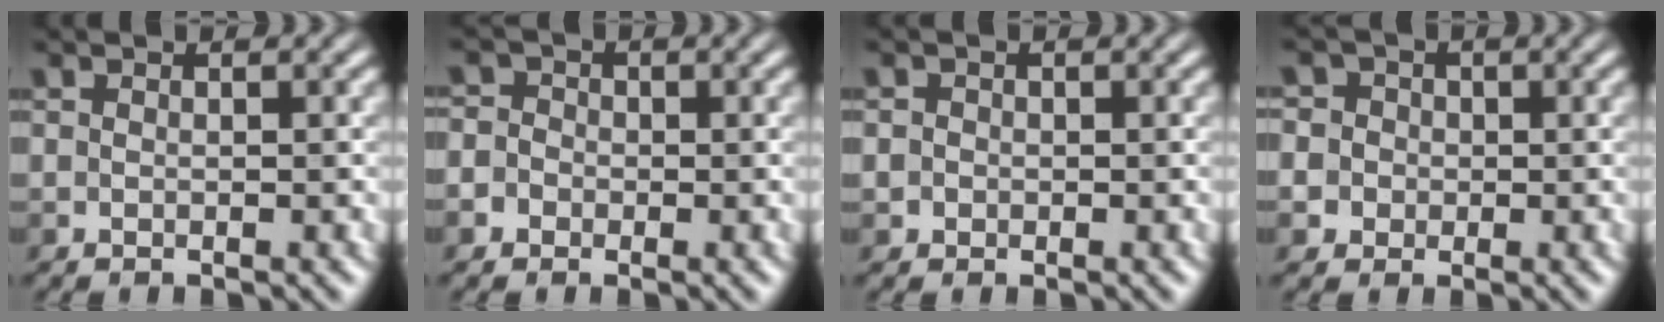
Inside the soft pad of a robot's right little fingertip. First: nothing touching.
{"total": 3.4, "force": [-0.4, 3.1, 1.2], "torque": [-0.025, 0.015, -0.027]}
{"total": 1.0, "force": [-0.2, 1.0, 0.1], "torque": [-0.007, -0.001, -0.009]}
{"total": 7.2, "force": [2.9, 6.0, 2.7], "torque": [-0.063, 0.023, 0.027]}